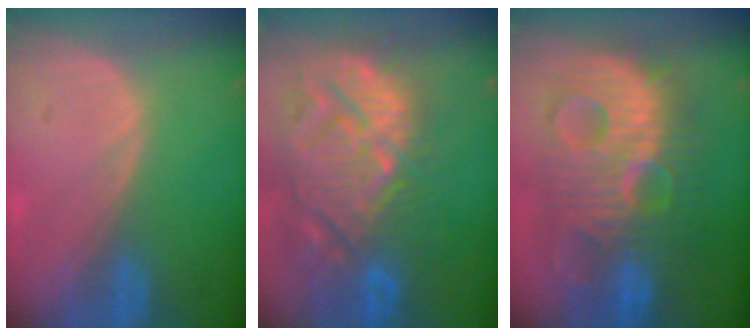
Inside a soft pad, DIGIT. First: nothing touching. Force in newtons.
{"total": 14.8, "press": 12.7, "slide": 7.6}
{"total": 13.0, "press": 13.0, "slide": 1.0}